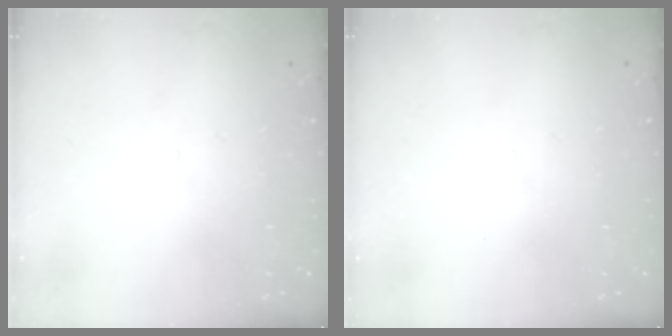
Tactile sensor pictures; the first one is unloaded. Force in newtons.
{"total": 0.0}